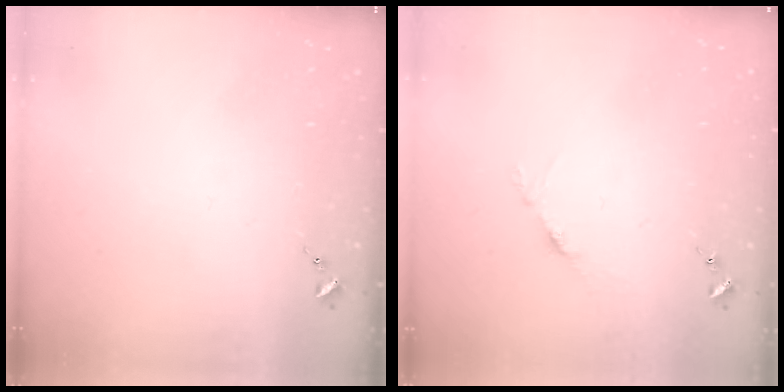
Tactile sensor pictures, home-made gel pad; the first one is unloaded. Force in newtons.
{"total": 4.0, "press": 3.9, "slide": 0.5}